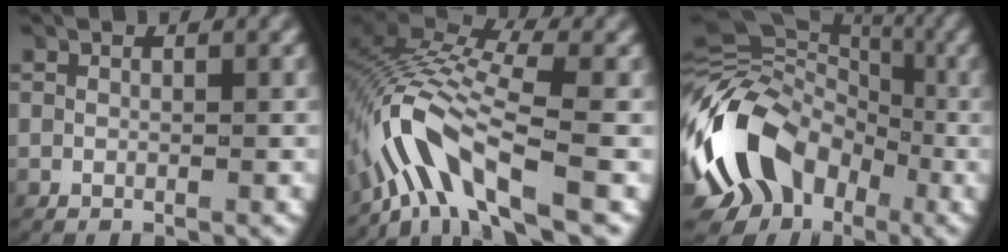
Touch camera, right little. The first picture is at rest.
{"total": 7.8, "force": [-1.4, 4.2, 6.4], "torque": [-0.146, -0.011, -0.027]}
{"total": 14.0, "force": [-1.6, 11.2, 8.1], "torque": [-0.173, -0.024, -0.022]}